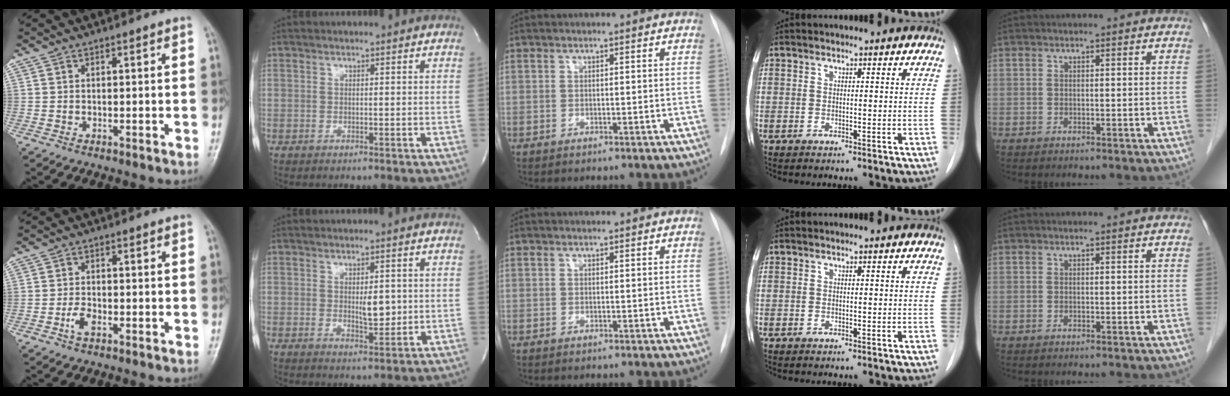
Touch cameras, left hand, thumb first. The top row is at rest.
{"thumb": {"total": 2.7, "force": [-1.3, 1.4, 2.0], "torque": [-0.042, 0.008, -0.026]}, "index": {"total": 3.7, "force": [0.3, 1.4, 3.4], "torque": [-0.056, -0.007, 0.010]}, "middle": {"total": 0.5, "force": [0.5, 0.1, 0.0], "torque": [-0.005, 0.007, 0.010]}}